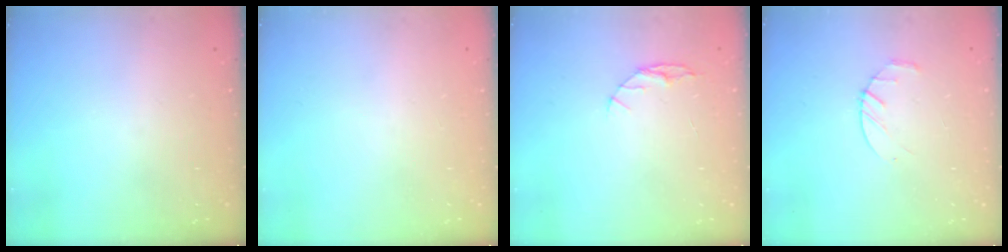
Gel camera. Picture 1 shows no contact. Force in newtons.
{"total": 0.0}
{"total": 4.9, "press": 4.8, "slide": 0.6}
{"total": 3.6, "press": 3.6, "slide": 0.6}